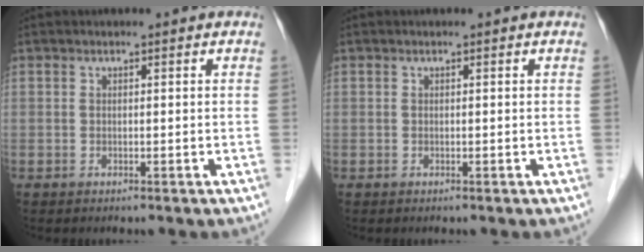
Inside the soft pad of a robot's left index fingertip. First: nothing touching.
{"total": 0.0}